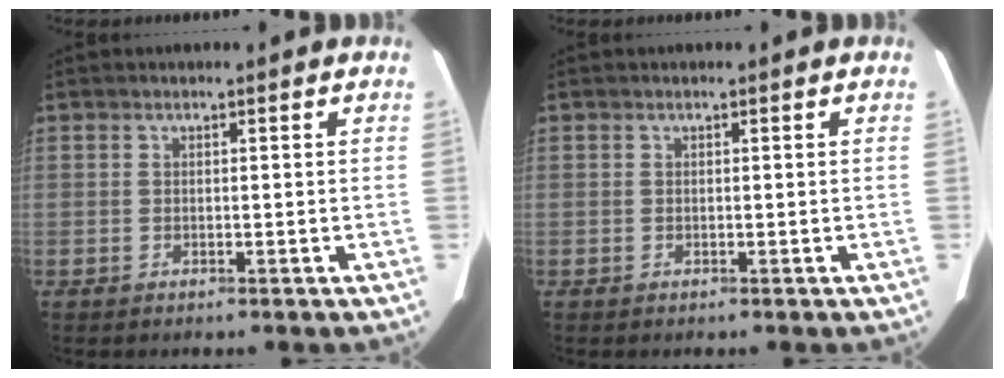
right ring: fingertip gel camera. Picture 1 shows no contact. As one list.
[{"total": 0.0}]